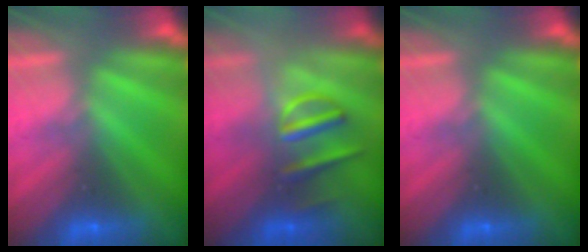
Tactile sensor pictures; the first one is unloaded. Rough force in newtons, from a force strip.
{"total": 3.1}
{"total": 0.0}